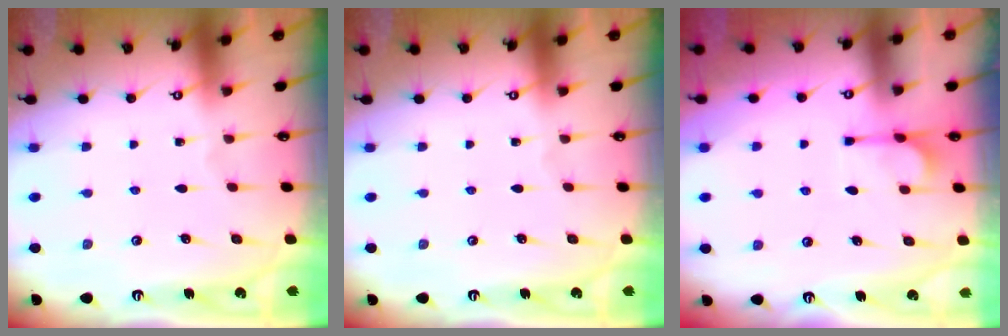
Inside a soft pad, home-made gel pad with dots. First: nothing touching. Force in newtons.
{"total": 0.0}
{"total": 6.1, "press": 5.9, "slide": 1.4}